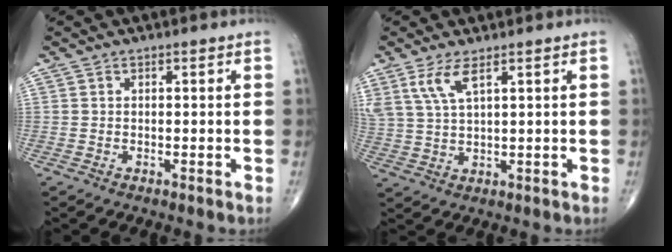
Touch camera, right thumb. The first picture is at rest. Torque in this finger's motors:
{"motor_torque": [0.13, 0.34, 0.67, 0.48, 0.04]}